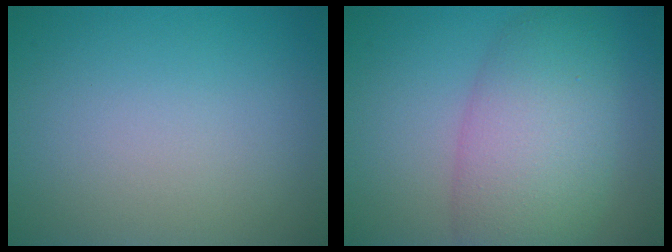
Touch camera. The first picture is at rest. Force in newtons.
{"total": 7.8, "press": 7.8, "slide": 0.2}